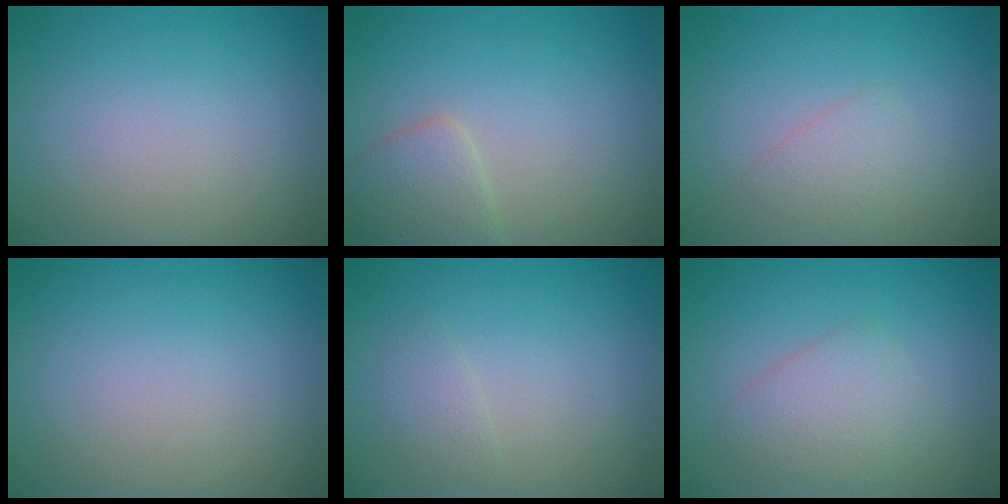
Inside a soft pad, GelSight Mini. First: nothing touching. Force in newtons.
{"total": 2.5, "press": 2.5, "slide": 0.3}
{"total": 1.5, "press": 1.5, "slide": 0.0}
{"total": 0.0}
{"total": 1.2, "press": 1.2, "slide": 0.0}
{"total": 2.5, "press": 2.5, "slide": 0.1}